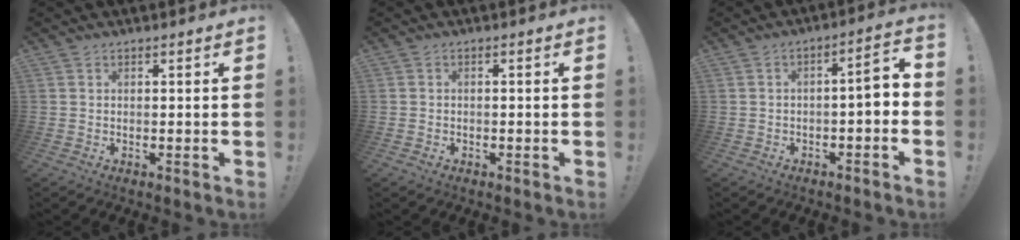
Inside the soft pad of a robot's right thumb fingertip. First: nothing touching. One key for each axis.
{"total": 1.0, "fx": -0.6, "fy": 0.8, "fz": 0.0, "tx": 0.002, "ty": 0.003, "tz": -0.010}
{"total": 4.9, "fx": -1.6, "fy": 0.7, "fz": 4.6, "tx": -0.064, "ty": 0.000, "tz": -0.033}